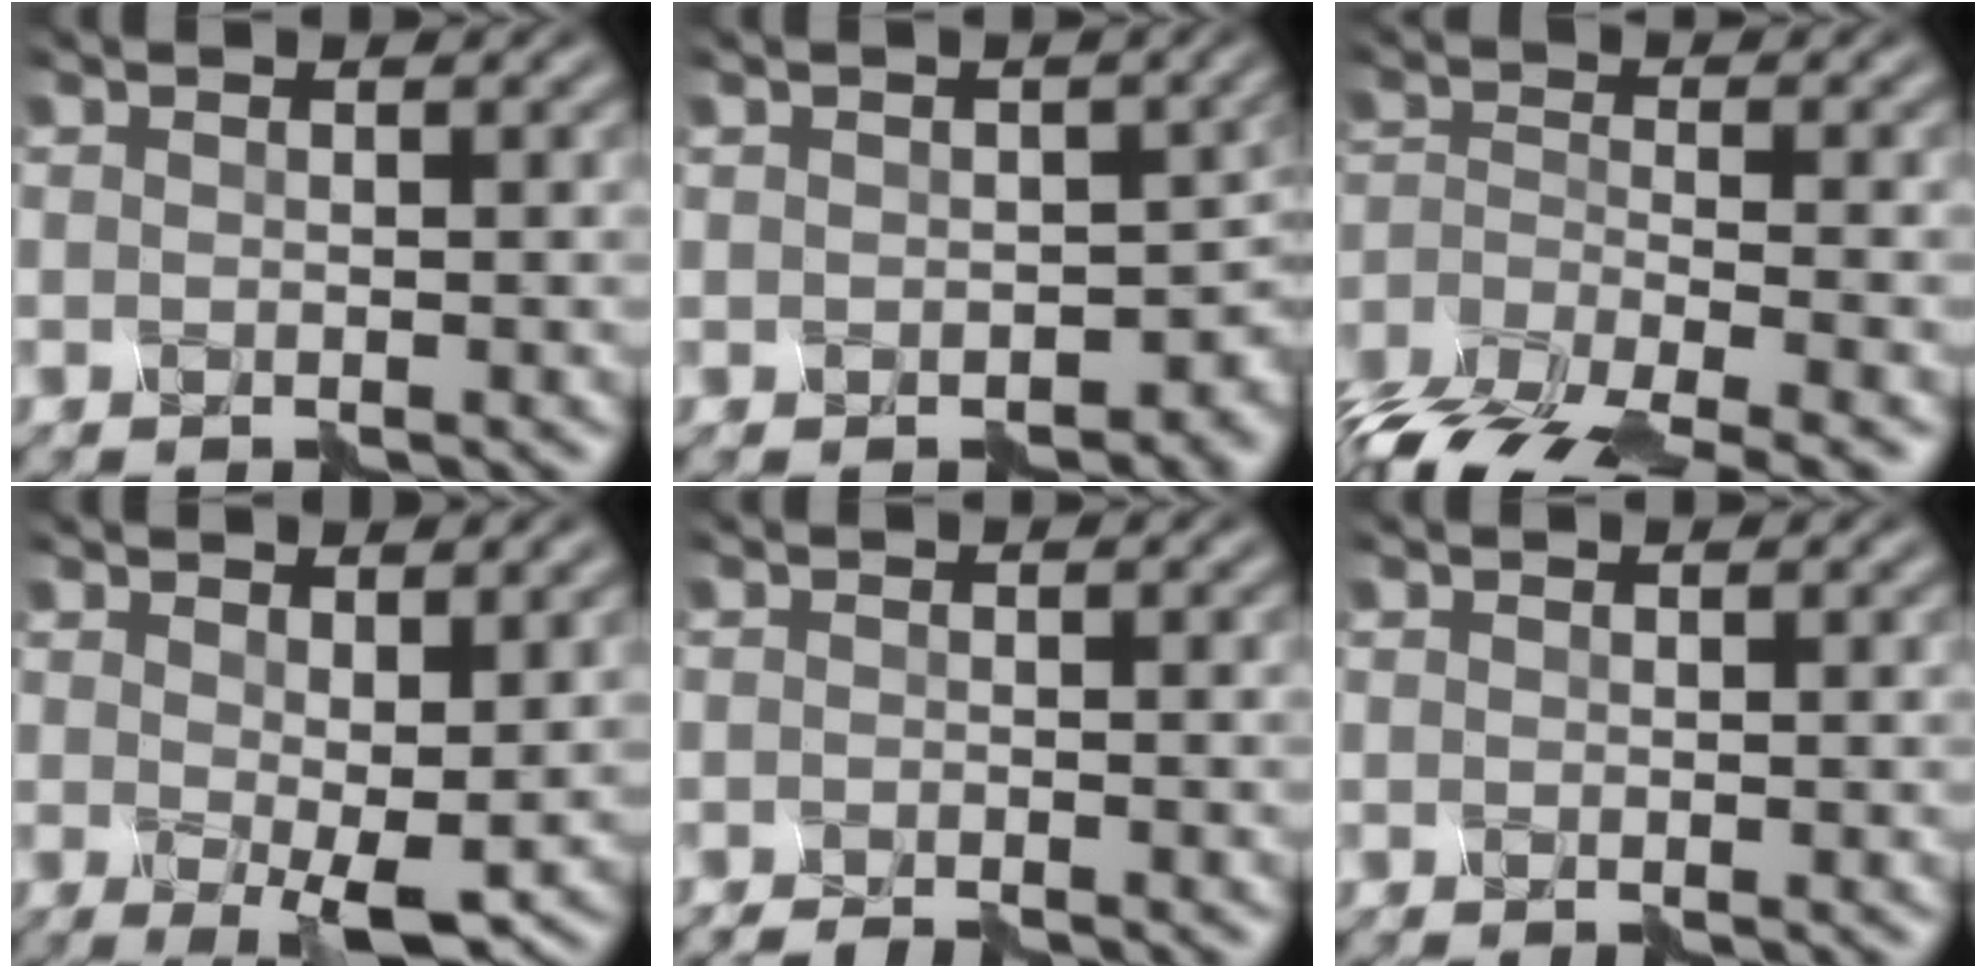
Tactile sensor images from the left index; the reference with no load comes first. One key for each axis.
{"total": 4.2, "fx": -1.7, "fy": 3.1, "fz": 2.1, "tx": -0.019, "ty": -0.019, "tz": -0.024}
{"total": 8.5, "fx": -7.1, "fy": 2.1, "fz": 4.1, "tx": -0.094, "ty": -0.014, "tz": -0.135}
{"total": 3.5, "fx": 0.4, "fy": 1.3, "fz": 3.2, "tx": -0.062, "ty": -0.007, "tz": 0.009}
{"total": 1.9, "fx": -1.8, "fy": -0.1, "fz": 0.6, "tx": -0.009, "ty": -0.002, "tz": -0.031}
{"total": 0.0}